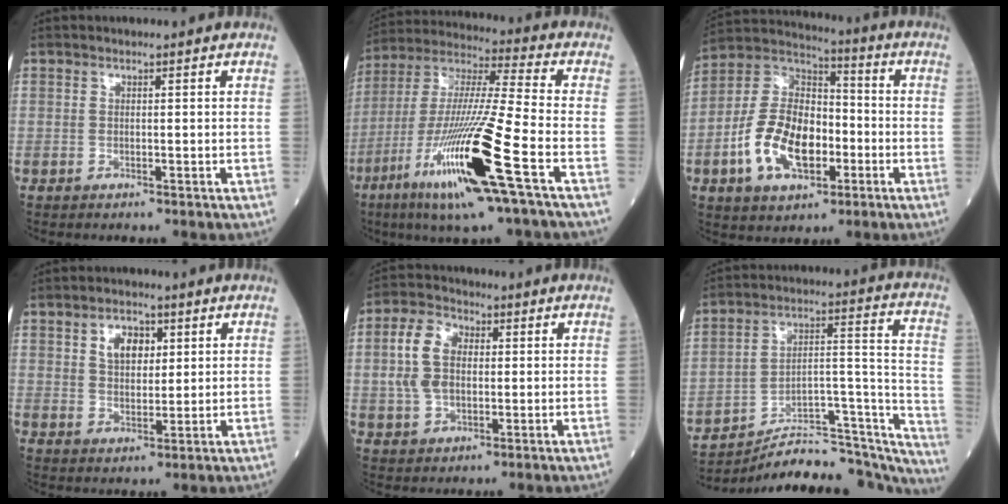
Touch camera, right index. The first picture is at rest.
{"total": 19.9, "force": [-8.4, -0.2, 18.0], "torque": [-0.377, -0.037, -0.160]}
{"total": 14.6, "force": [-4.1, 8.1, 11.4], "torque": [-0.244, 0.018, -0.071]}
{"total": 5.2, "force": [2.2, 3.1, 3.5], "torque": [-0.062, 0.008, 0.043]}
{"total": 7.7, "force": [1.0, 5.1, 5.7], "torque": [-0.129, 0.021, 0.023]}
{"total": 25.8, "force": [-24.4, 5.3, 6.7], "torque": [-0.059, 0.055, -0.338]}